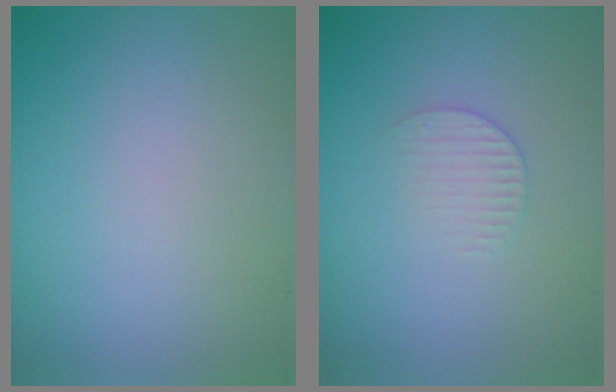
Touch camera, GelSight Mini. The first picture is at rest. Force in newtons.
{"total": 1.5, "press": 1.5, "slide": 0.4}